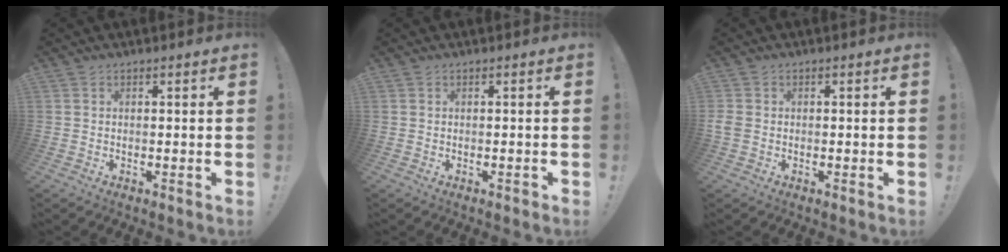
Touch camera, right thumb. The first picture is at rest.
{"total": 0.7, "force": [-0.5, 0.3, 0.4], "torque": [-0.012, 0.005, -0.008]}
{"total": 2.1, "force": [-0.2, 2.0, 0.8], "torque": [-0.028, 0.007, -0.001]}